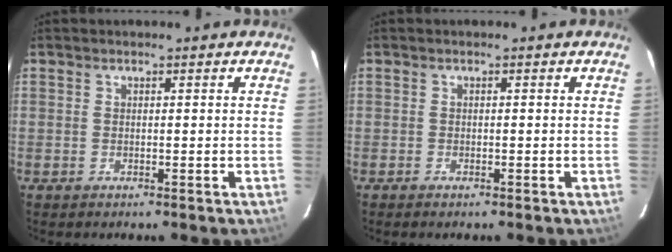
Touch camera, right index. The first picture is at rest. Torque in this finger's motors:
{"motor_torque": [0.14, 0.00, 0.09, 0.01]}